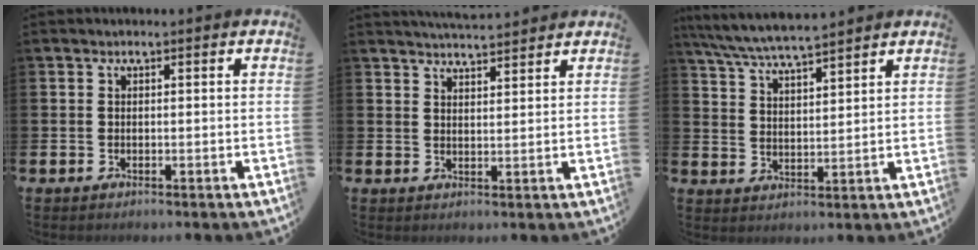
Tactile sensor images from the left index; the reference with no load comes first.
{"total": 4.1, "force": [4.1, 0.1, 0.4], "torque": [-0.010, -0.021, 0.073]}
{"total": 6.4, "force": [6.1, 0.3, 1.8], "torque": [-0.055, -0.030, 0.108]}